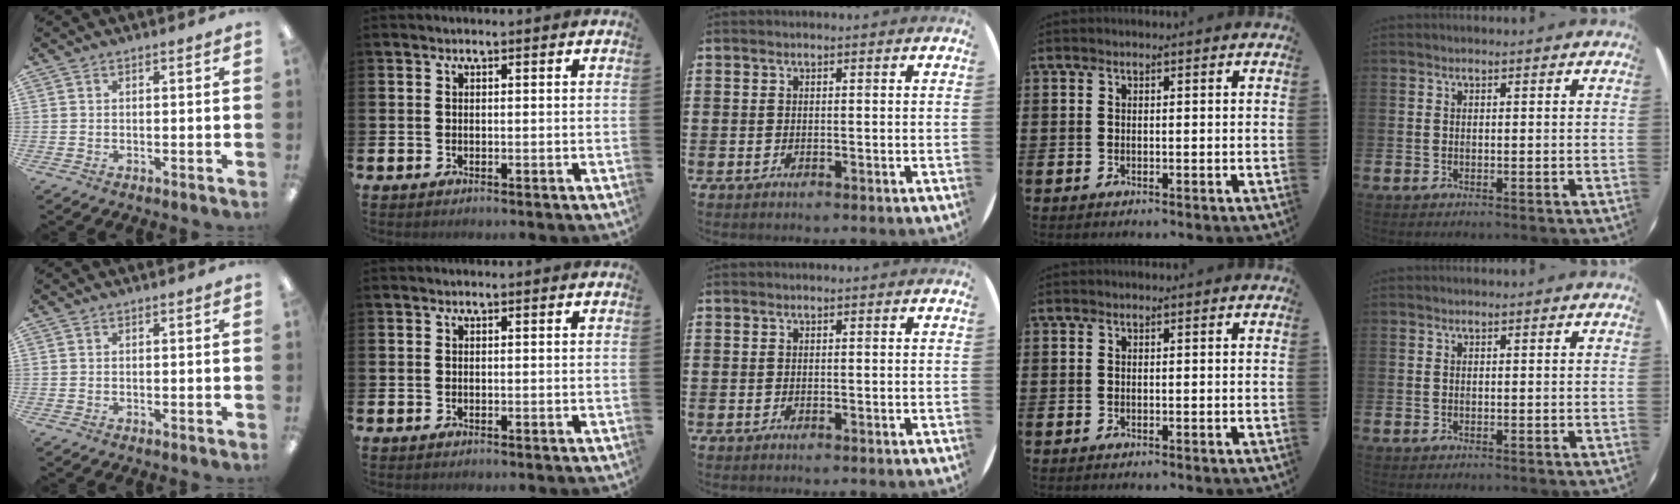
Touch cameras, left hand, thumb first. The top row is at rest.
{}